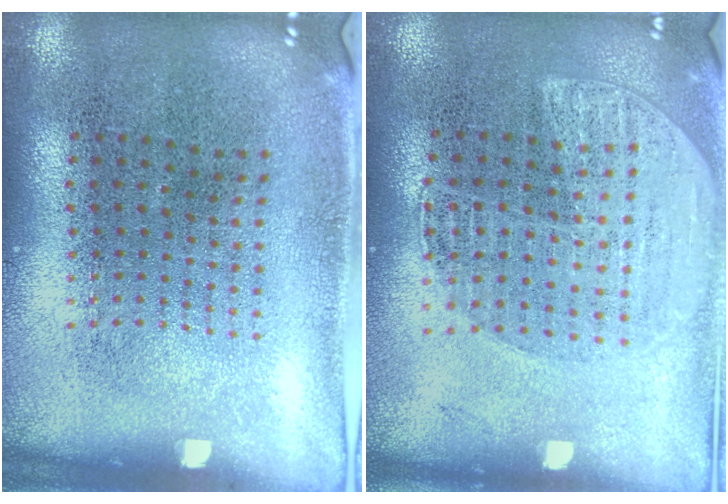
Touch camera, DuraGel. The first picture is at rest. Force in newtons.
{"total": 1.3, "press": 1.3, "slide": 0.2}